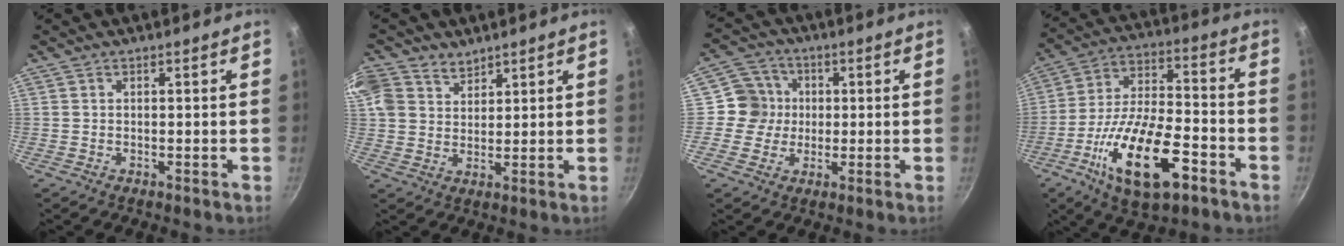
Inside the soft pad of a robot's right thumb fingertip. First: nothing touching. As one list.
[{"total": 10.8, "force": [6.2, 8.0, 3.7], "torque": [-0.087, 0.016, 0.125]}, {"total": 6.9, "force": [0.2, 6.8, 1.2], "torque": [0.021, 0.014, -0.014]}, {"total": 20.1, "force": [-8.9, 8.2, 16.0], "torque": [-0.280, 0.031, -0.161]}]